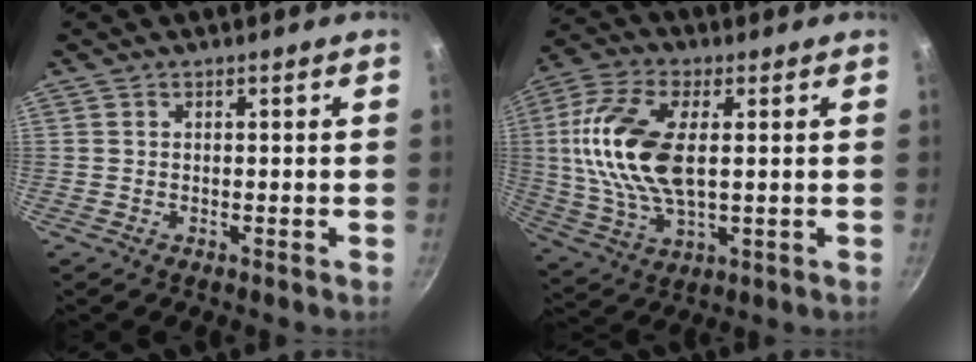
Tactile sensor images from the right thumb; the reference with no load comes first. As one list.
[{"total": 17.2, "force": [2.2, 8.6, 14.7], "torque": [-0.295, 0.003, 0.037]}]